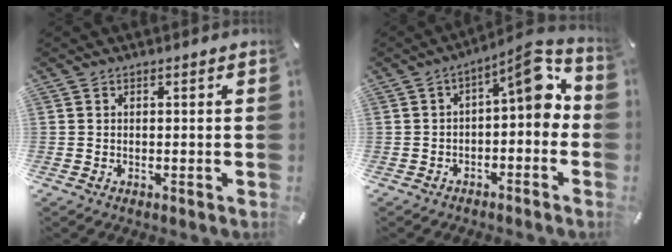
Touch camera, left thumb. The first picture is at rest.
{"total": 8.8, "force": [2.1, 3.4, 7.8], "torque": [-0.101, -0.025, 0.028]}